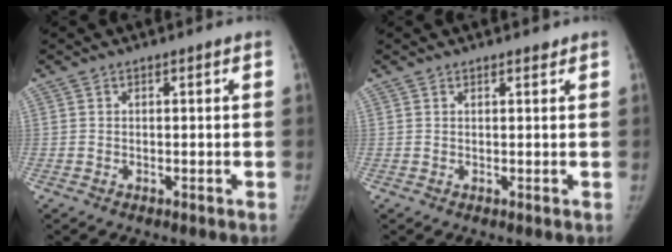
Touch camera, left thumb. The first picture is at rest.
{"total": 0.8, "force": [0.7, 0.3, 0.3], "torque": [-0.007, -0.004, 0.009]}